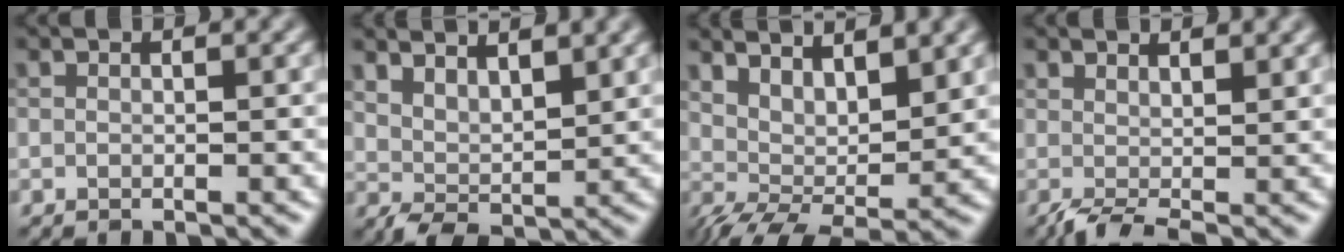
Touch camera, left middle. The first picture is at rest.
{"total": 4.3, "force": [3.3, 1.5, 2.3], "torque": [-0.041, -0.004, 0.057]}
{"total": 5.6, "force": [3.0, 1.9, 4.4], "torque": [-0.077, -0.003, 0.058]}
{"total": 2.6, "force": [0.6, 1.0, 2.3], "torque": [-0.032, 0.003, 0.006]}